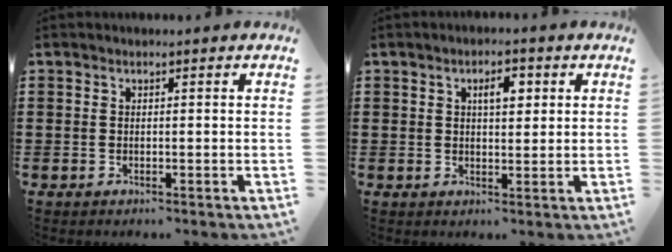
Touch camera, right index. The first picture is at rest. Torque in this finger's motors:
{"motor_torque": [0.40, -0.26, 0.30, 0.03]}